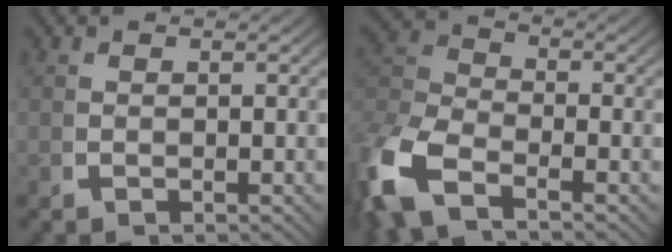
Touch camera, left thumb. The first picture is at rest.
{"total": 6.6, "force": [-2.2, 4.4, 4.3], "torque": [-0.111, -0.008, -0.044]}